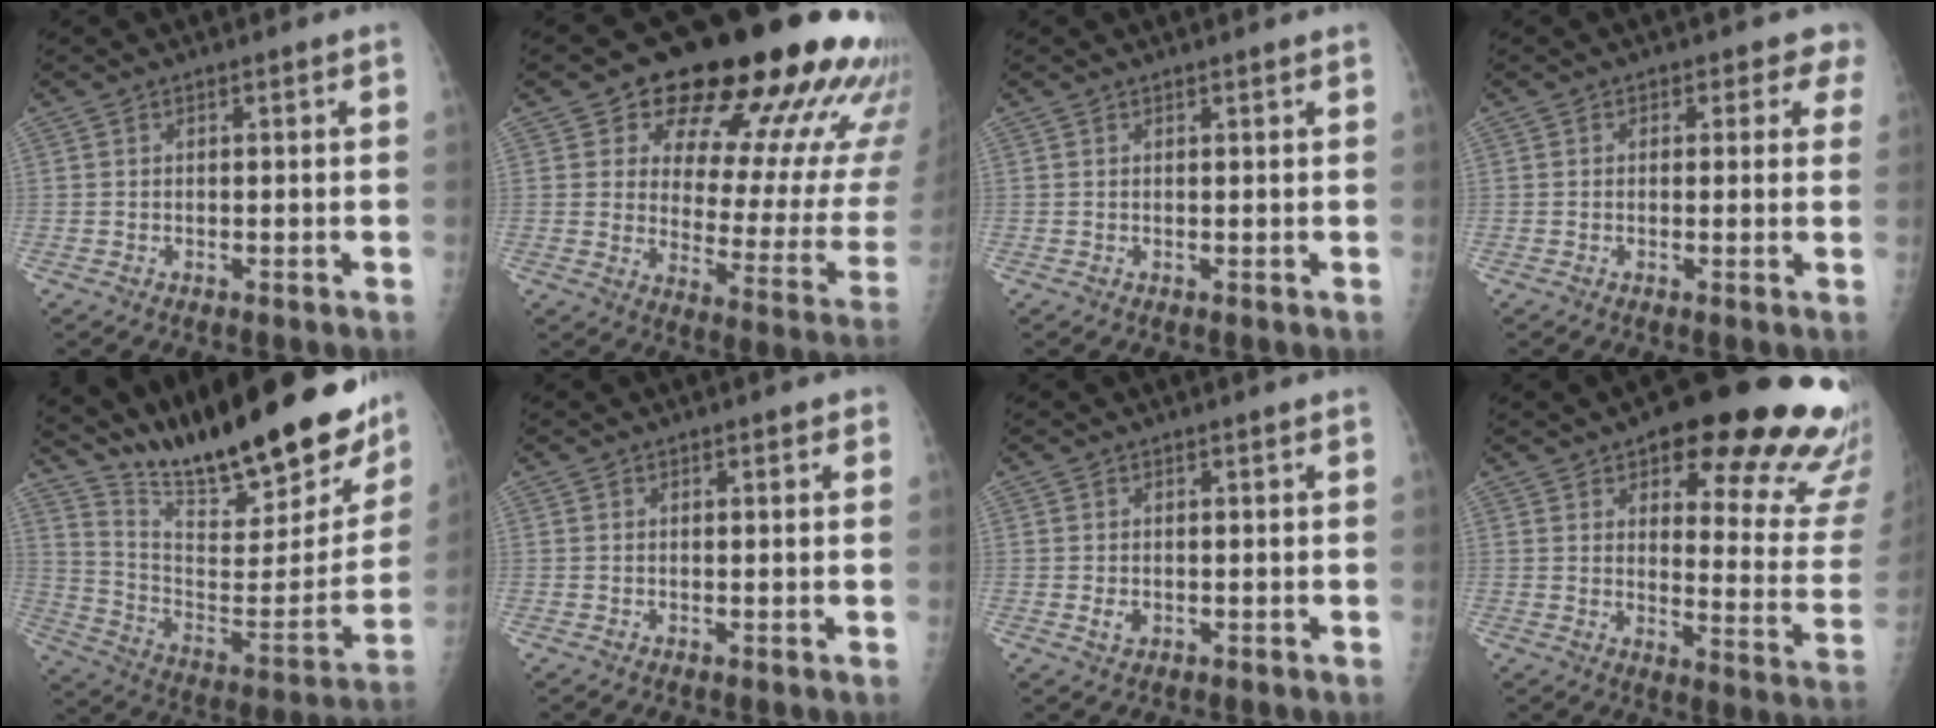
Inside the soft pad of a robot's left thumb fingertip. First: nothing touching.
{"total": 26.1, "force": [17.1, 10.0, 17.0], "torque": [-0.182, -0.074, 0.224]}
{"total": 1.1, "force": [1.0, 0.0, 0.5], "torque": [-0.002, 0.003, 0.016]}
{"total": 3.3, "force": [2.2, 2.4, 0.6], "torque": [0.028, -0.009, 0.004]}
{"total": 29.3, "force": [24.0, 6.7, 15.4], "torque": [-0.216, -0.125, 0.363]}
{"total": 1.1, "force": [0.7, 0.5, 0.7], "torque": [-0.002, -0.001, 0.005]}
{"total": 1.8, "force": [0.4, 1.1, 1.5], "torque": [-0.023, -0.002, 0.010]}
{"total": 24.9, "force": [16.1, 8.1, 17.2], "torque": [-0.162, -0.078, 0.199]}